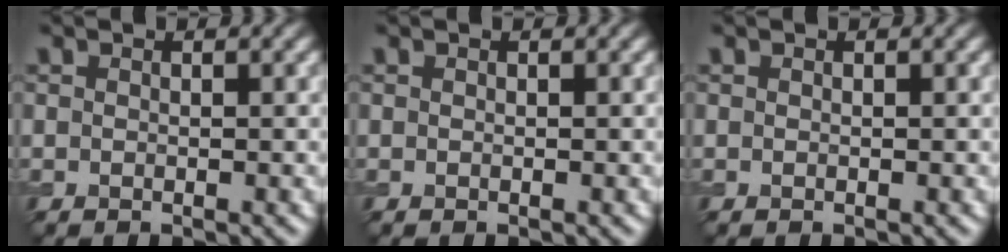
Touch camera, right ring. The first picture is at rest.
{"total": 0.0}
{"total": 0.0}